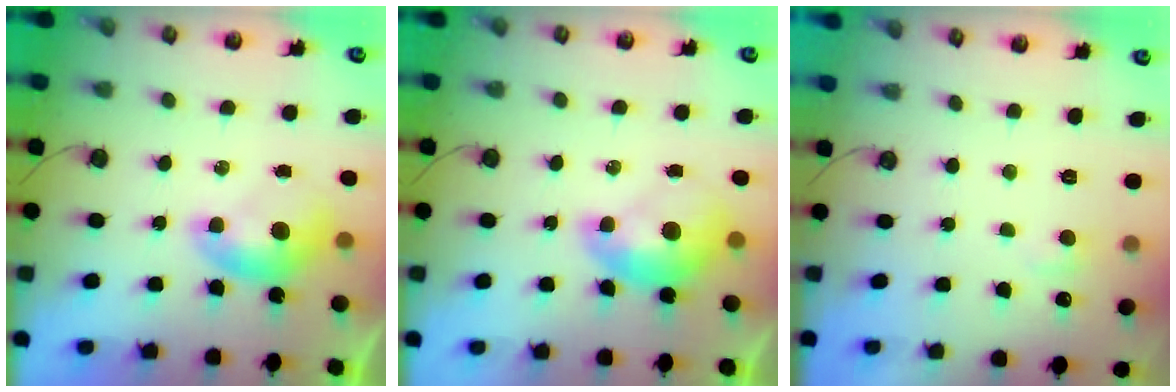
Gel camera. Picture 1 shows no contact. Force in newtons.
{"total": 1.8, "press": 1.8, "slide": 0.2}
{"total": 1.1, "press": 0.9, "slide": 0.6}